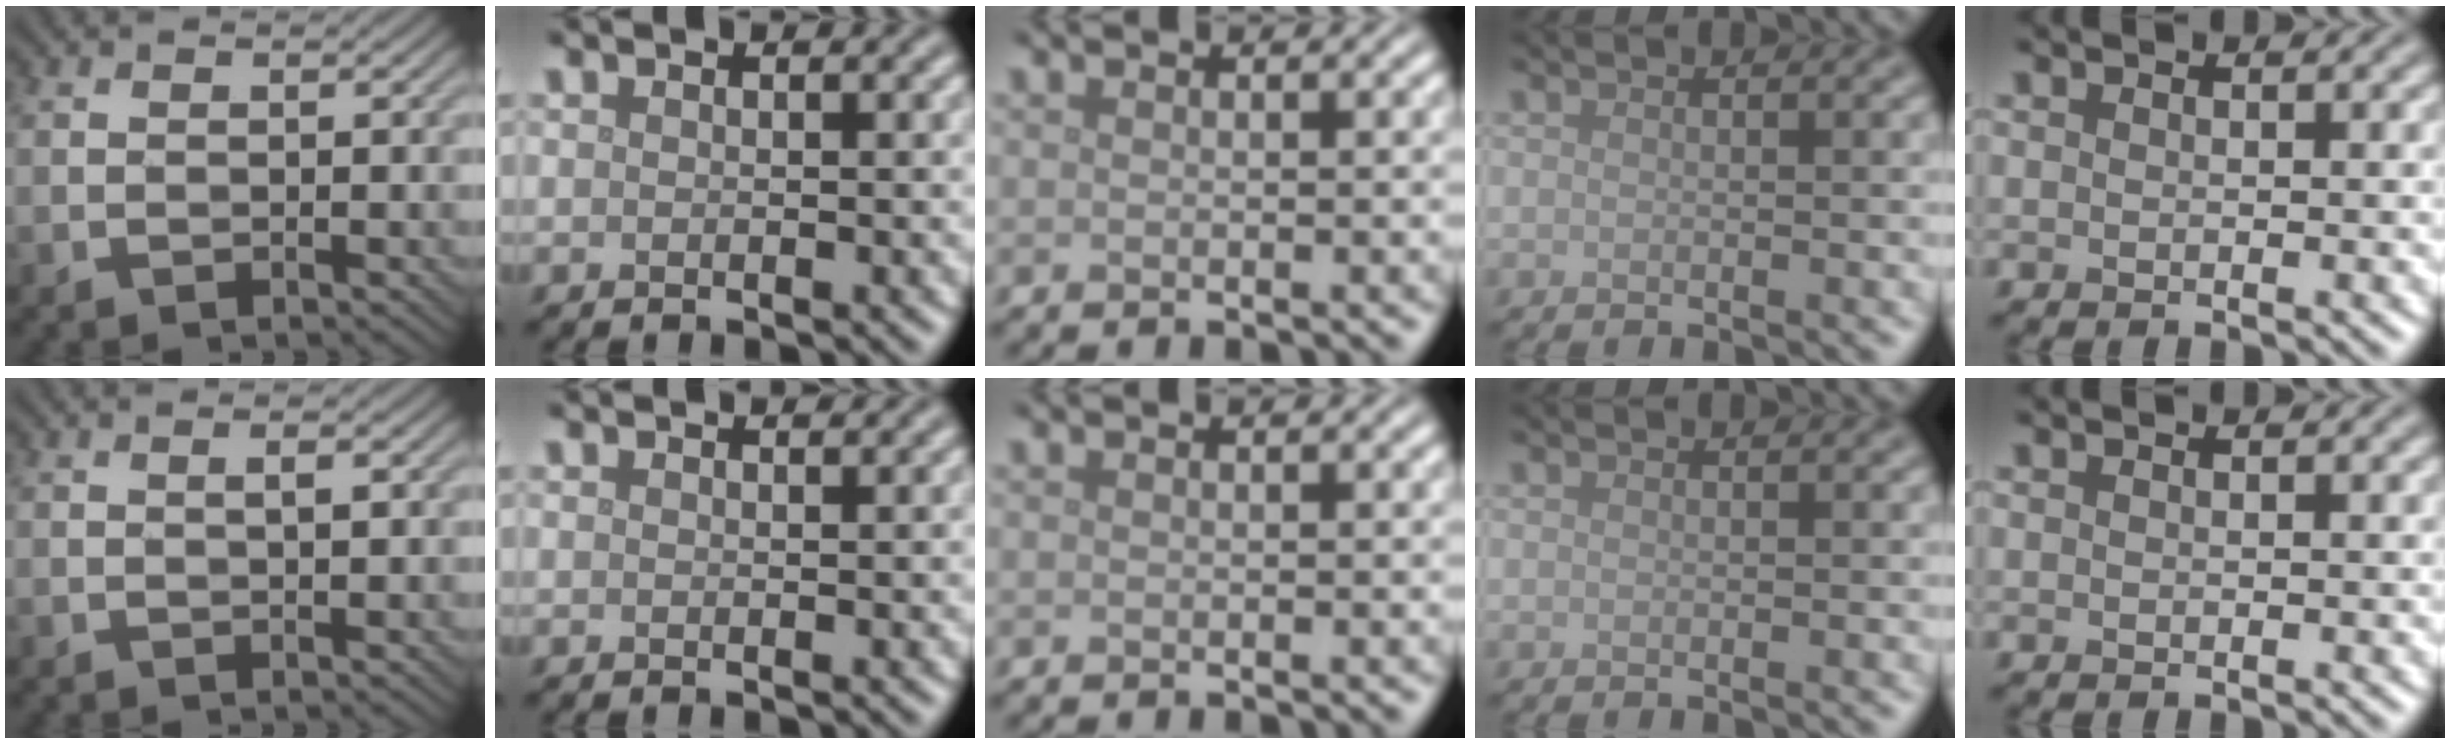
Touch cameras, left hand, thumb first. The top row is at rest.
{"thumb": {"total": 1.1, "force": [0.2, 0.2, 1.1], "torque": [-0.018, 0.002, 0.004]}, "index": {"total": 0.9, "force": [0.9, 0.0, 0.2], "torque": [-0.006, -0.003, 0.010]}}